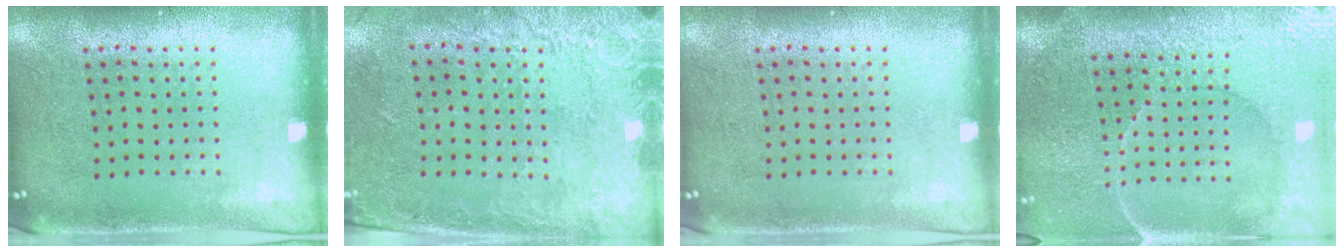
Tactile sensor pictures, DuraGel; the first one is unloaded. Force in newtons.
{"total": 2.8, "press": 2.0, "slide": 1.9}
{"total": 0.0}
{"total": 3.8, "press": 3.5, "slide": 1.5}